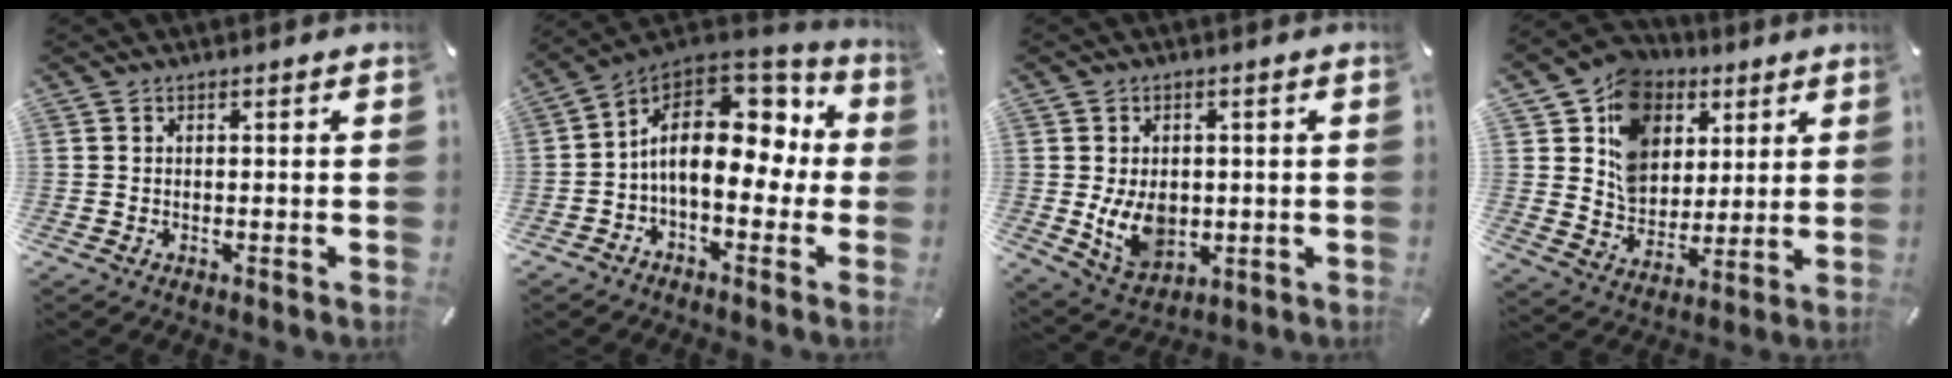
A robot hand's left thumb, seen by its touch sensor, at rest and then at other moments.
{"total": 16.8, "force": [2.0, 10.5, 13.0], "torque": [-0.216, -0.015, 0.039]}
{"total": 9.3, "force": [-0.5, 7.1, 5.9], "torque": [-0.114, 0.000, -0.008]}
{"total": 14.2, "force": [5.5, 12.0, 5.2], "torque": [-0.102, -0.030, 0.109]}